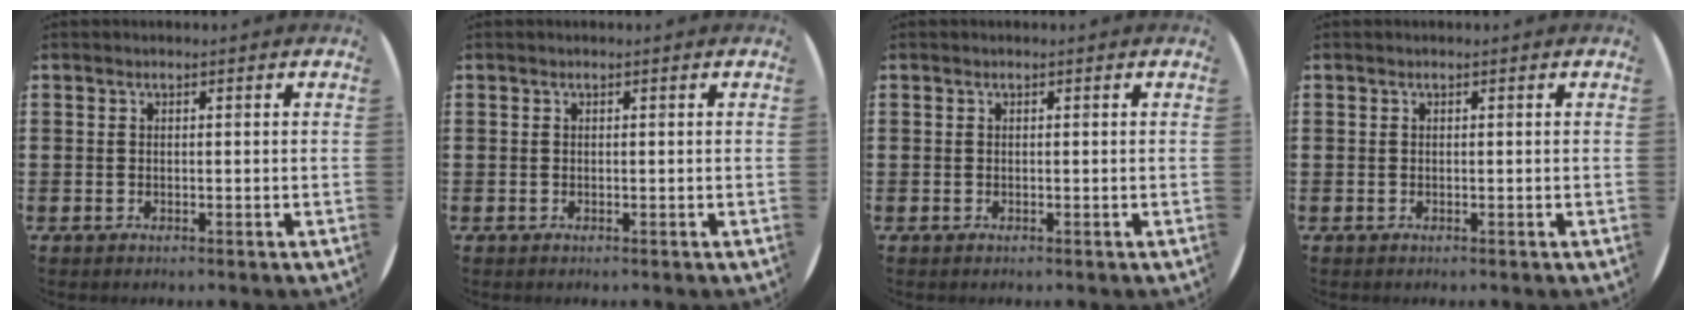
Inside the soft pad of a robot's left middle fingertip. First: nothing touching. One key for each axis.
{"total": 0.0}
{"total": 0.0}
{"total": 0.0}